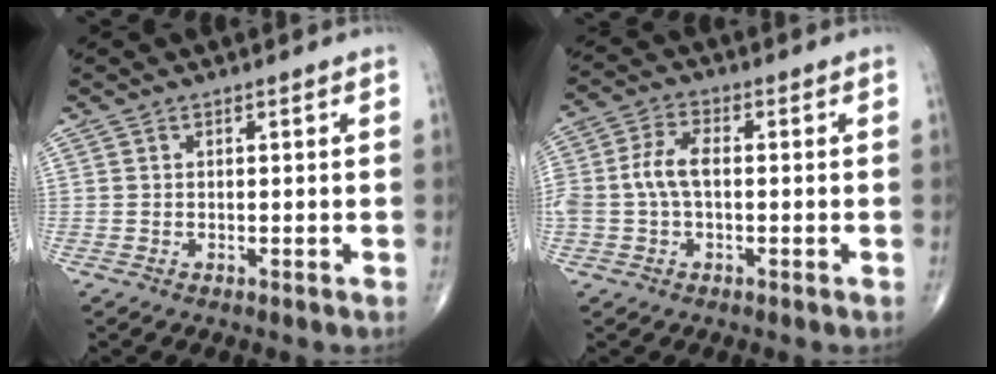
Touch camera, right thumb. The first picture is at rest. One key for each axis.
{"total": 6.6, "fx": -0.3, "fy": 3.9, "fz": 5.3, "tx": -0.121, "ty": 0.021, "tz": -0.008}